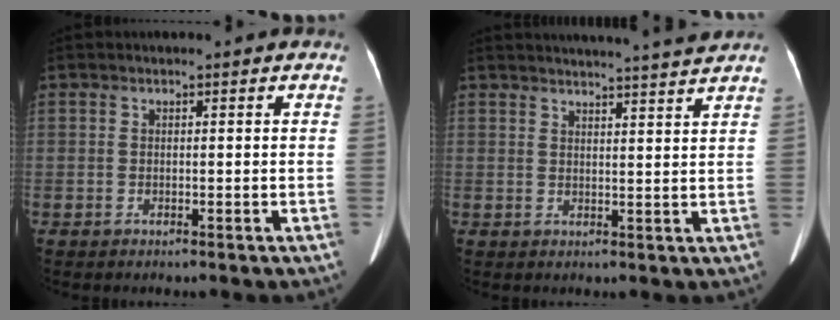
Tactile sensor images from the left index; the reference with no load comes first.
{"total": 12.4, "force": [11.7, -1.3, 3.9], "torque": [-0.060, -0.014, 0.143]}